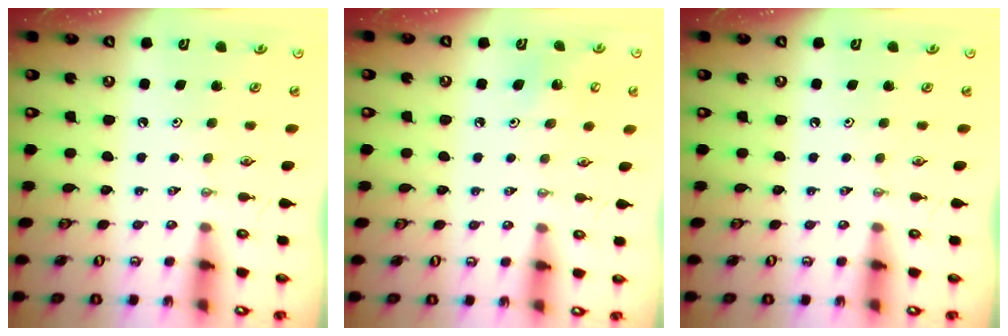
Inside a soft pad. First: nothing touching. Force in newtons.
{"total": 6.8, "press": 6.8, "slide": 0.7}
{"total": 0.0}